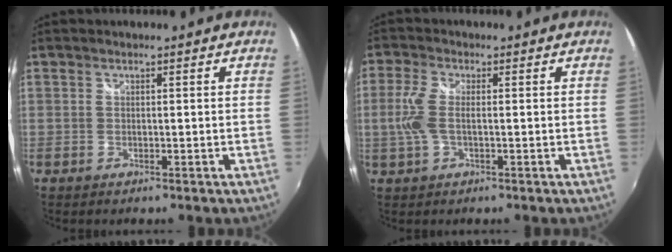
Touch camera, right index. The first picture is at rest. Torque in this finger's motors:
{"motor_torque": [0.14, -0.05, 0.13, 0.09]}